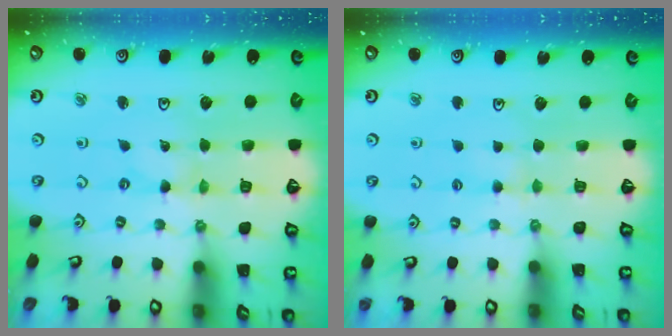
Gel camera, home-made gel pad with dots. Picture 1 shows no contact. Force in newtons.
{"total": 3.2, "press": 3.2, "slide": 0.5}